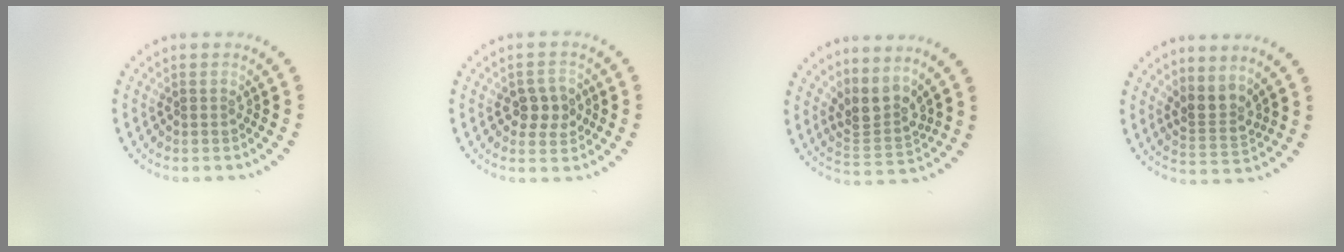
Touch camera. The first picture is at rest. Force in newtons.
{"total": 2.6, "press": 2.6, "slide": 0.3}
{"total": 3.2, "press": 2.2, "slide": 2.3}
{"total": 2.6, "press": 1.8, "slide": 1.9}